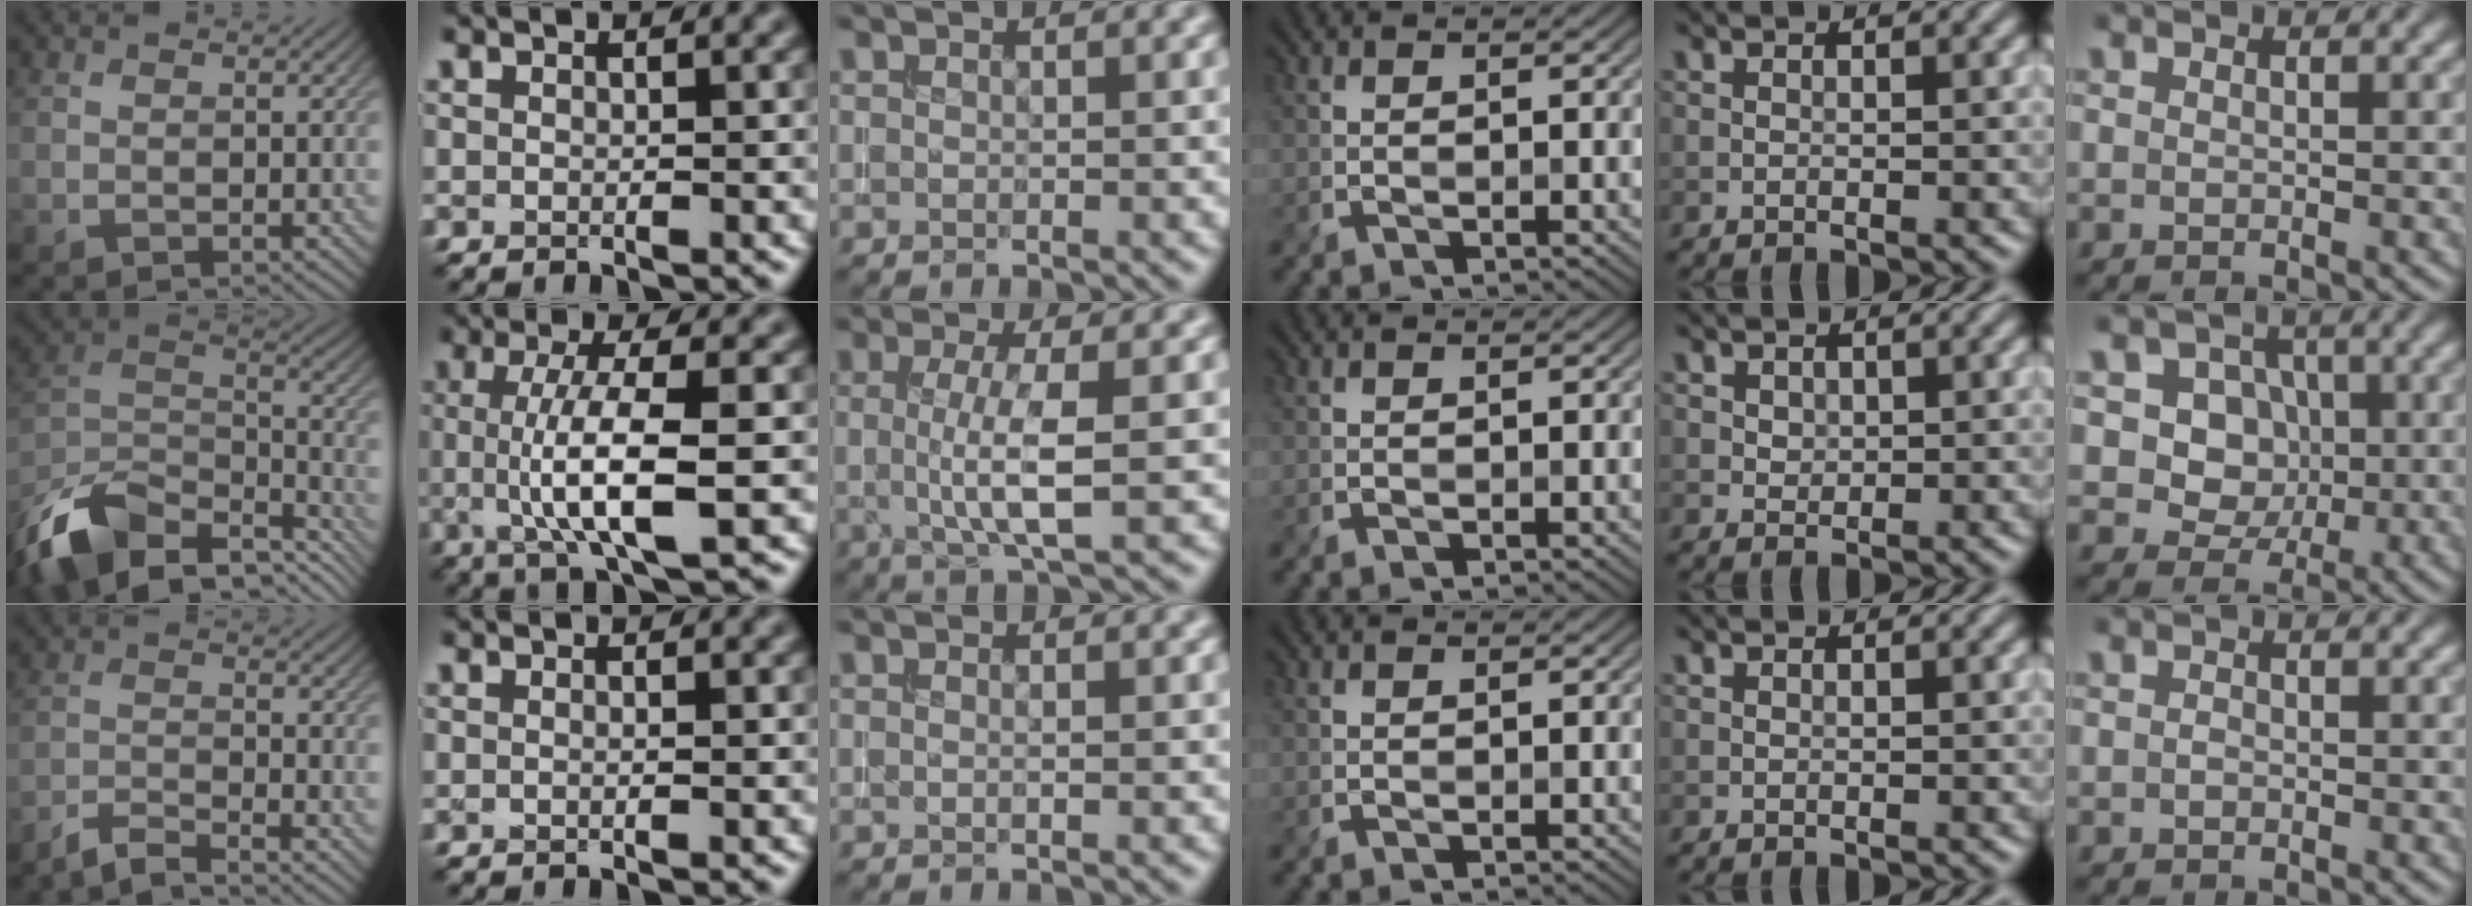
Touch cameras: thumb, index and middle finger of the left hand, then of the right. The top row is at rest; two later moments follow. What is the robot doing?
{"motion": "insert", "object": "drawer"}